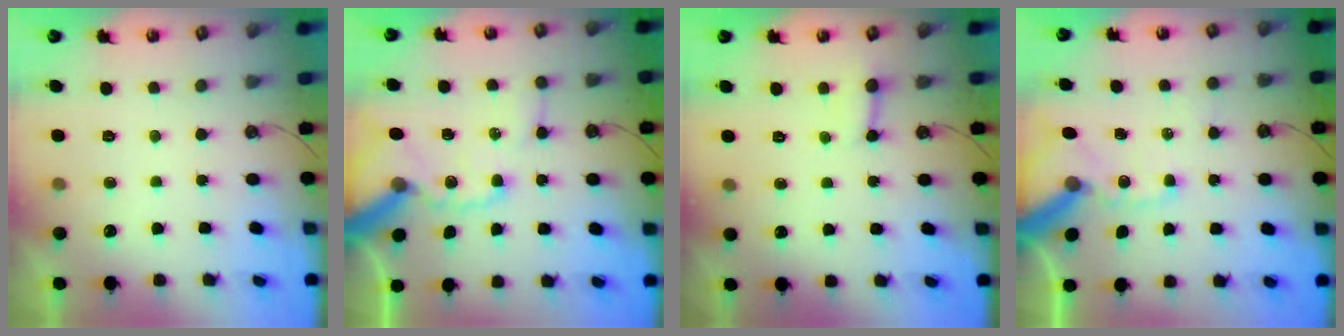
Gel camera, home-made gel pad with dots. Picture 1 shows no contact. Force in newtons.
{"total": 18.1, "press": 17.9, "slide": 2.6}
{"total": 3.0, "press": 2.9, "slide": 0.5}
{"total": 14.1, "press": 13.9, "slide": 2.2}